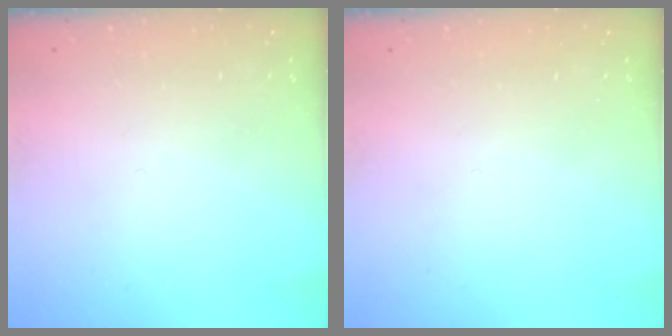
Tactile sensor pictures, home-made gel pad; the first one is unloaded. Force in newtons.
{"total": 1.6, "press": 1.6, "slide": 0.1}